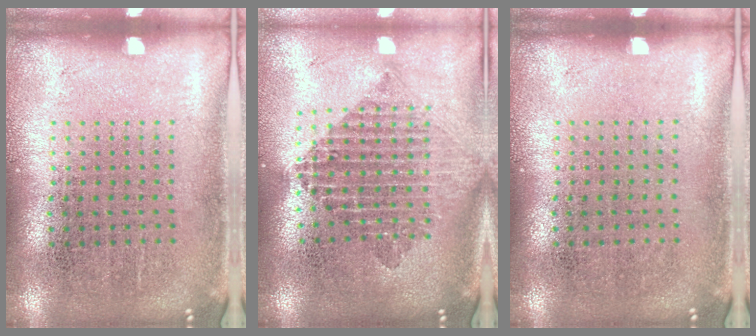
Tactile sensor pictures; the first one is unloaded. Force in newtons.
{"total": 2.1, "press": 1.7, "slide": 1.3}
{"total": 0.0}